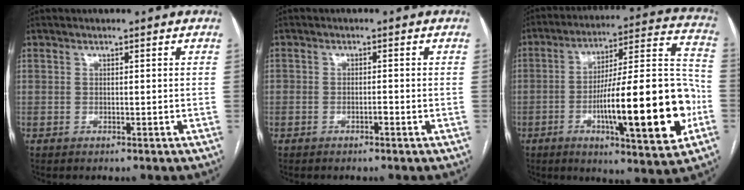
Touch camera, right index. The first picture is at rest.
{"total": 0.9, "force": [-0.5, 0.4, 0.7], "torque": [-0.009, 0.005, -0.007]}
{"total": 23.8, "force": [-6.4, 3.2, 22.7], "torque": [-0.319, 0.012, -0.089]}